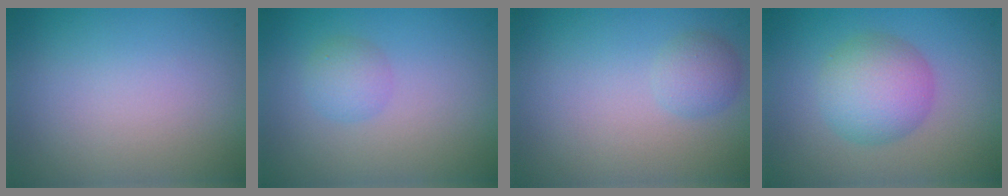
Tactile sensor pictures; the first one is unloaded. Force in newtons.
{"total": 1.8, "press": 1.8, "slide": 0.0}
{"total": 1.7, "press": 1.7, "slide": 0.1}
{"total": 5.0, "press": 5.0, "slide": 0.0}